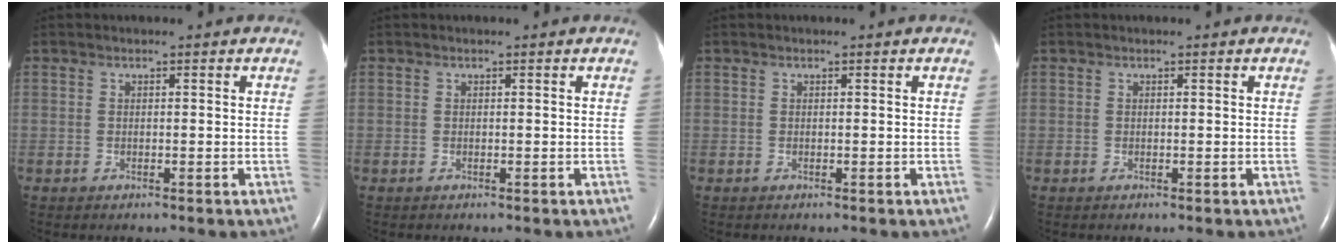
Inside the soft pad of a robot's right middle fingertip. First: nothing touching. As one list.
[{"total": 0.0}, {"total": 0.0}, {"total": 0.0}]